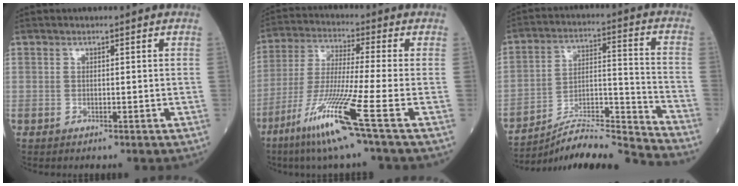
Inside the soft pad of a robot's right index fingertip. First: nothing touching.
{"total": 13.3, "force": [-7.1, -2.0, 11.1], "torque": [-0.226, -0.041, -0.140]}
{"total": 17.3, "force": [-16.7, -1.9, 4.0], "torque": [-0.065, 0.024, -0.273]}